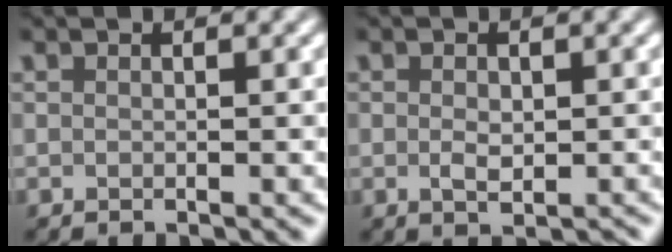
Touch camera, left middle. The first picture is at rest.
{"total": 2.1, "force": [-0.3, 1.1, 1.7], "torque": [-0.031, -0.003, -0.003]}